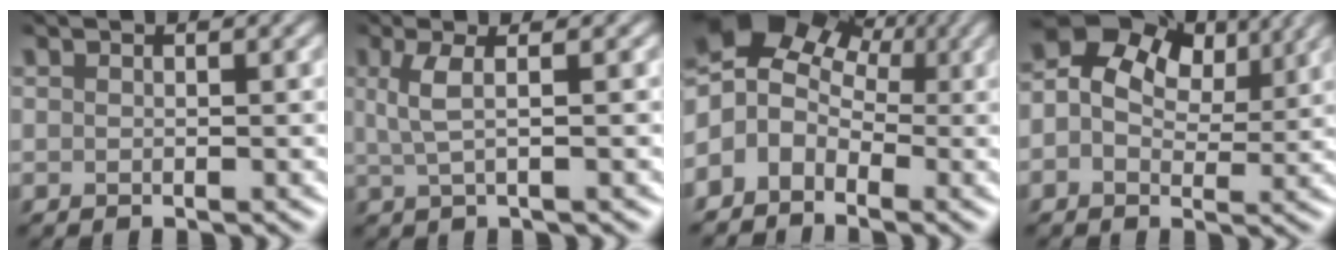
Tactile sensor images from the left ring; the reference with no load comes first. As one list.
[{"total": 2.8, "force": [0.5, 0.7, 2.7], "torque": [-0.049, 0.003, 0.009]}, {"total": 6.2, "force": [-0.3, 4.8, 3.9], "torque": [-0.069, 0.009, -0.028]}, {"total": 8.5, "force": [2.9, 5.8, 5.6], "torque": [-0.094, 0.032, 0.027]}]